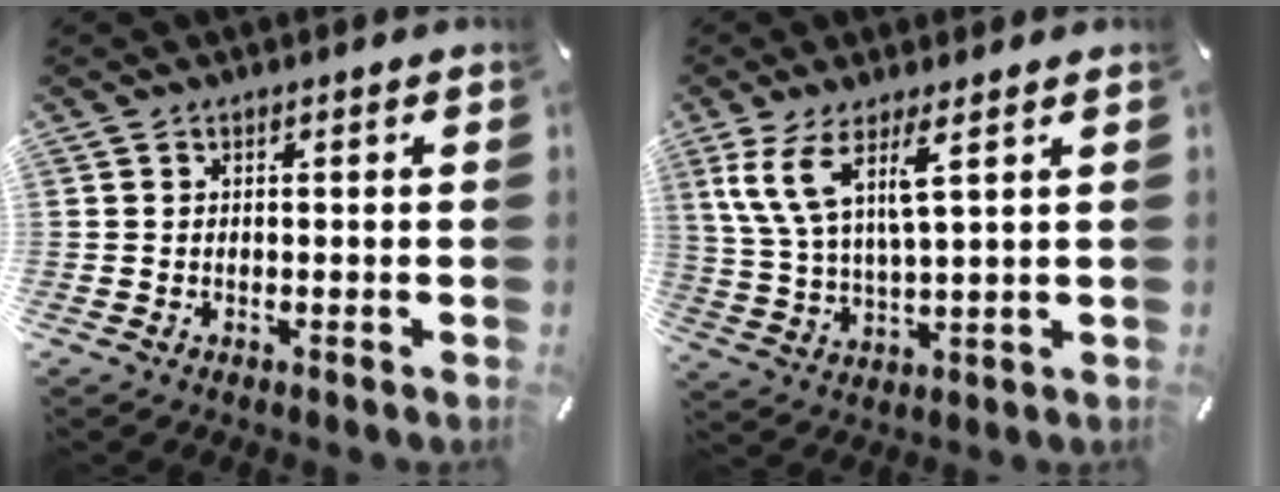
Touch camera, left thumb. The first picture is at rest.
{"total": 9.7, "force": [5.3, 2.8, 7.7], "torque": [-0.179, -0.010, 0.093]}